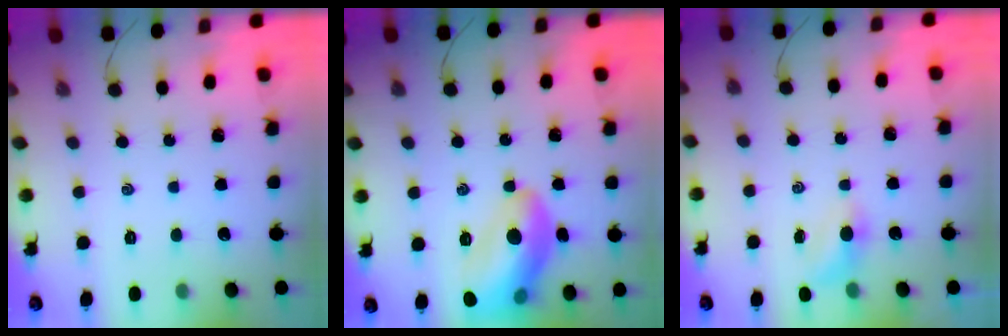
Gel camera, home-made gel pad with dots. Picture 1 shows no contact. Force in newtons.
{"total": 15.0, "press": 15.0, "slide": 1.3}
{"total": 3.8, "press": 3.6, "slide": 1.1}